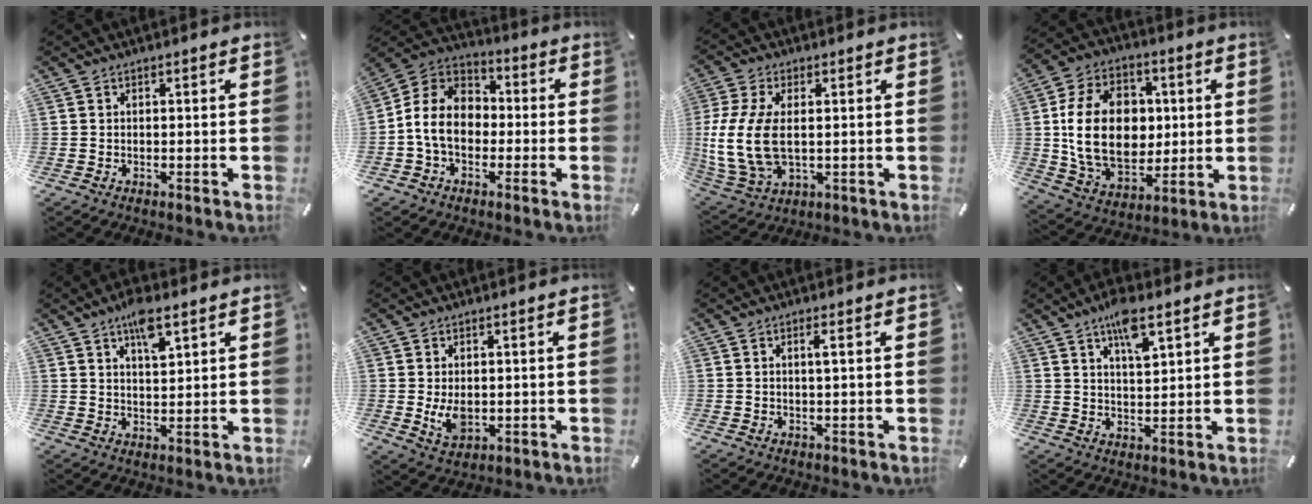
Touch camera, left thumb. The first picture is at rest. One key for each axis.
{"total": 10.8, "fx": -2.7, "fy": 8.6, "fz": 5.9, "tx": -0.146, "ty": 0.022, "tz": -0.054}
{"total": 12.7, "fx": 0.4, "fy": 7.2, "fz": 10.4, "tx": -0.239, "ty": -0.011, "tz": 0.009}
{"total": 20.3, "fx": 1.5, "fy": 15.4, "fz": 13.2, "tx": -0.256, "ty": 0.003, "tz": 0.029}
{"total": 7.2, "fx": 4.6, "fy": 2.7, "fz": 4.9, "tx": -0.083, "ty": -0.016, "tz": 0.078}
{"total": 5.4, "fx": -0.1, "fy": 3.7, "fz": 4.0, "tx": -0.083, "ty": -0.005, "tz": -0.001}
{"total": 1.7, "fx": 0.4, "fy": 0.0, "fz": 1.7, "tx": -0.034, "ty": -0.002, "tz": 0.006}
{"total": 8.1, "fx": 5.3, "fy": 2.7, "fz": 5.6, "tx": -0.099, "ty": -0.019, "tz": 0.090}